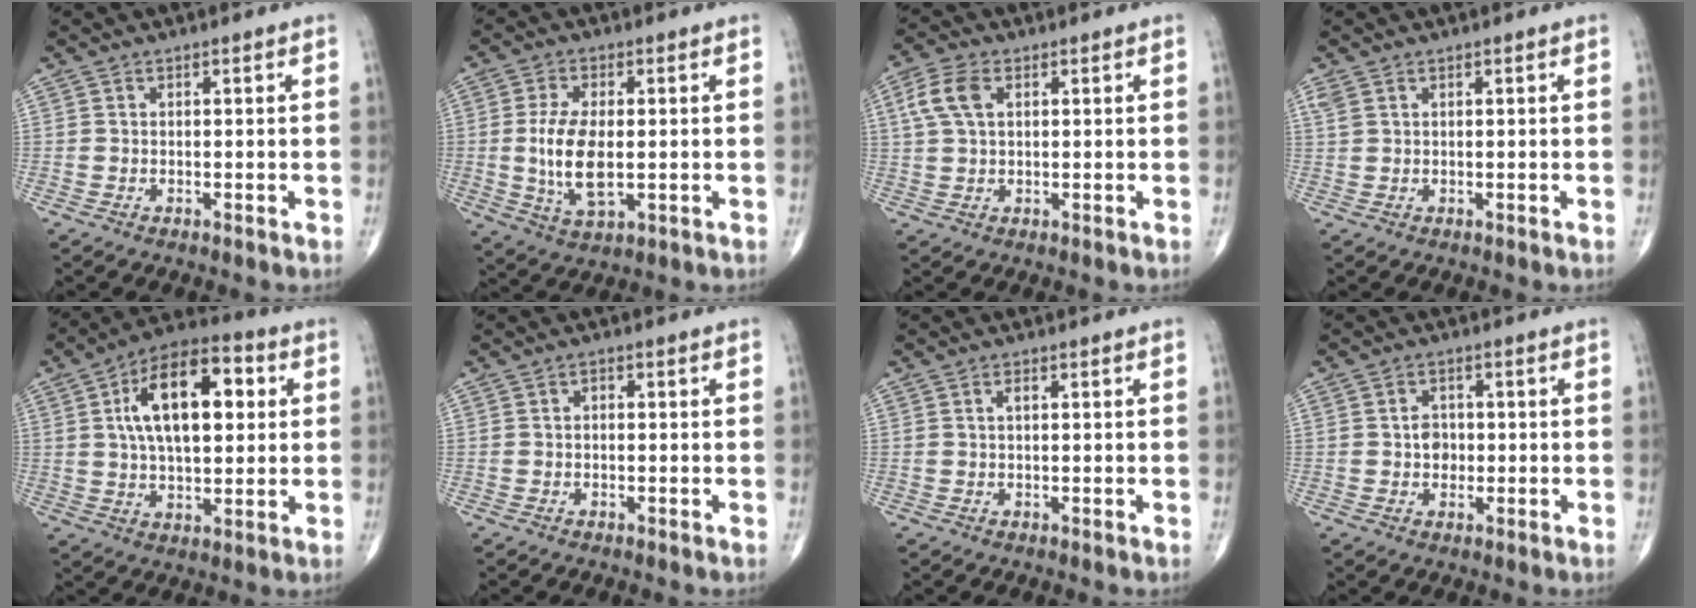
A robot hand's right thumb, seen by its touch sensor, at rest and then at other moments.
{"total": 10.0, "force": [-0.4, 4.8, 8.7], "torque": [-0.175, -0.009, -0.002]}
{"total": 6.3, "force": [1.9, 3.7, 4.7], "torque": [-0.107, 0.012, 0.036]}
{"total": 1.6, "force": [0.9, 0.9, 1.0], "torque": [-0.025, 0.009, 0.026]}
{"total": 17.6, "force": [4.0, 8.9, 14.7], "torque": [-0.222, 0.015, 0.061]}
{"total": 0.9, "force": [0.0, 0.6, 0.6], "torque": [-0.005, 0.004, -0.004]}
{"total": 1.2, "force": [0.3, 0.5, 1.0], "torque": [-0.019, 0.004, 0.005]}
{"total": 3.5, "force": [-0.2, 2.8, 2.0], "torque": [-0.015, 0.004, -0.005]}